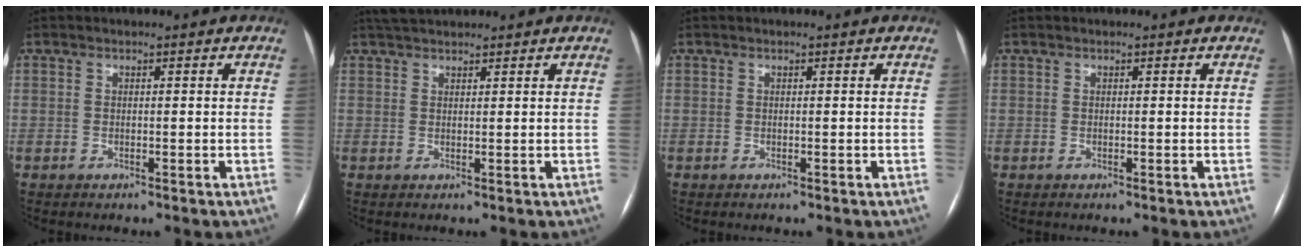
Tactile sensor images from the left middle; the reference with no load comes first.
{"total": 3.8, "force": [3.5, 0.7, 1.4], "torque": [-0.025, 0.029, 0.063]}
{"total": 0.0}
{"total": 0.0}